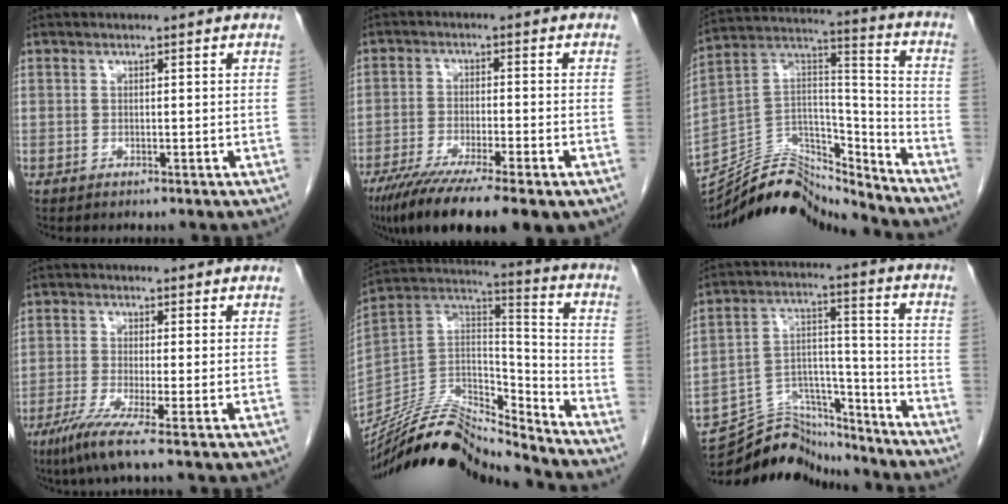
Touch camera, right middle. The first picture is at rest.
{"total": 15.0, "force": [-10.4, 2.2, 10.5], "torque": [-0.158, -0.034, -0.167]}
{"total": 17.0, "force": [-16.5, 3.2, 3.0], "torque": [-0.044, 0.062, -0.285]}
{"total": 5.7, "force": [-3.5, -0.8, 4.4], "torque": [-0.085, -0.020, -0.071]}
{"total": 18.7, "force": [-17.6, 2.2, 6.1], "torque": [-0.099, 0.046, -0.311]}
{"total": 13.3, "force": [-13.0, 2.6, 0.7], "torque": [-0.010, 0.052, -0.219]}